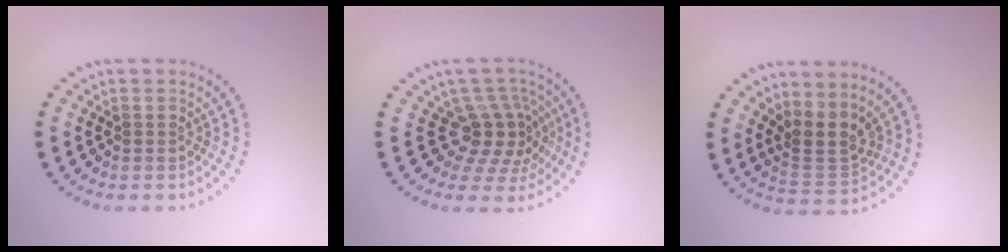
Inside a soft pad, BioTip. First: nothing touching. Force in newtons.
{"total": 4.1, "press": 2.9, "slide": 3.0}
{"total": 3.0, "press": 2.1, "slide": 2.1}